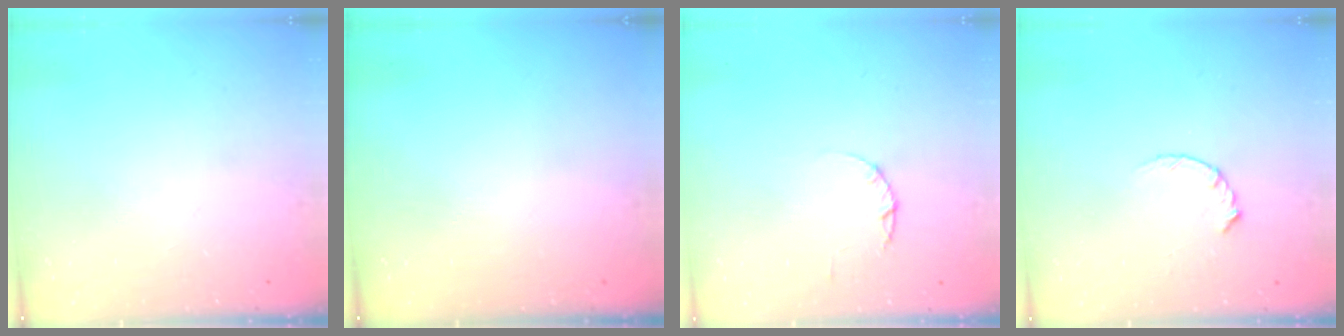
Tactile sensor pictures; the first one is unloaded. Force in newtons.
{"total": 0.0}
{"total": 1.7, "press": 1.7, "slide": 0.3}
{"total": 2.8, "press": 2.8, "slide": 0.4}